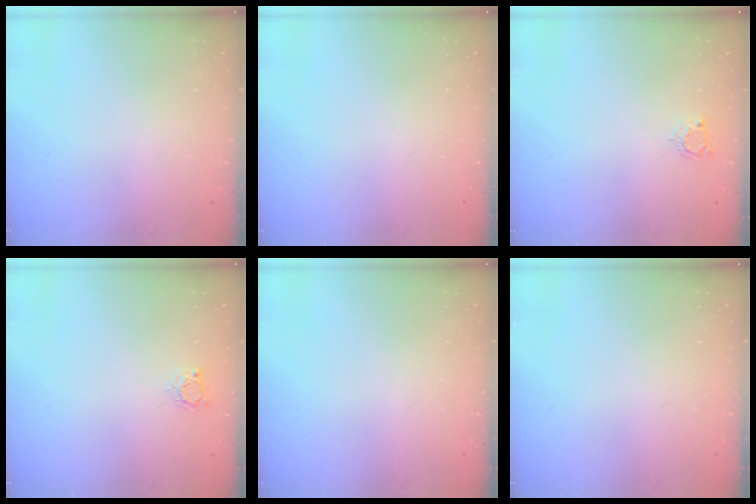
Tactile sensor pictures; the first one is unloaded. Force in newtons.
{"total": 0.0}
{"total": 3.0, "press": 3.0, "slide": 0.3}
{"total": 2.8, "press": 2.8, "slide": 0.4}
{"total": 0.0}
{"total": 0.0}